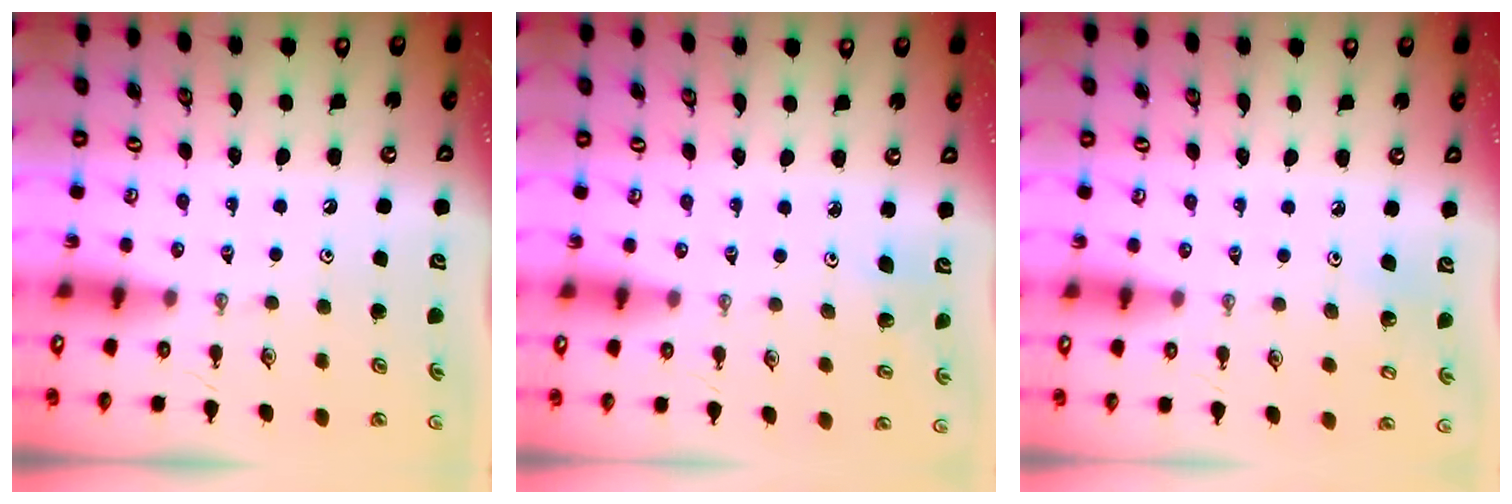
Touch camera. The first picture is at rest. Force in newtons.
{"total": 2.8, "press": 2.7, "slide": 1.0}
{"total": 3.0, "press": 3.0, "slide": 0.2}